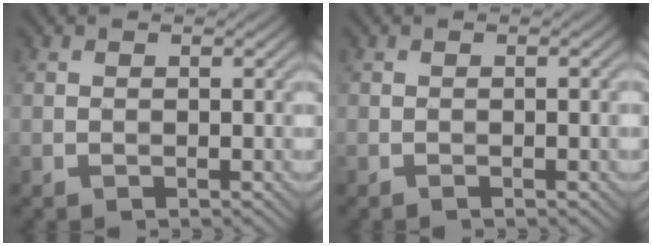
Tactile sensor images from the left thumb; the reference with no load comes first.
{"total": 1.1, "force": [-0.4, 0.0, 1.1], "torque": [-0.016, 0.000, -0.007]}